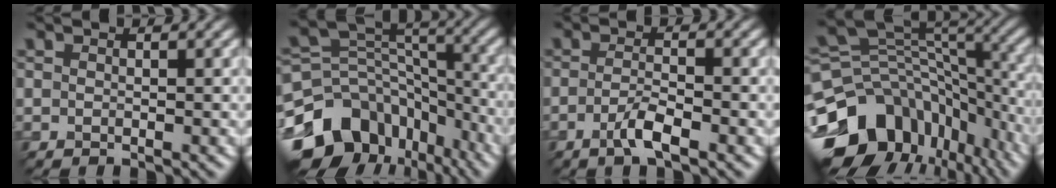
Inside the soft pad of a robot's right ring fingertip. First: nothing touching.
{"total": 11.9, "force": [-6.1, 8.9, 5.0], "torque": [-0.123, 0.017, -0.086]}
{"total": 2.2, "force": [-1.2, 0.3, 1.8], "torque": [-0.042, 0.009, -0.030]}
{"total": 13.3, "force": [-6.3, 9.5, 6.8], "torque": [-0.165, 0.000, -0.094]}